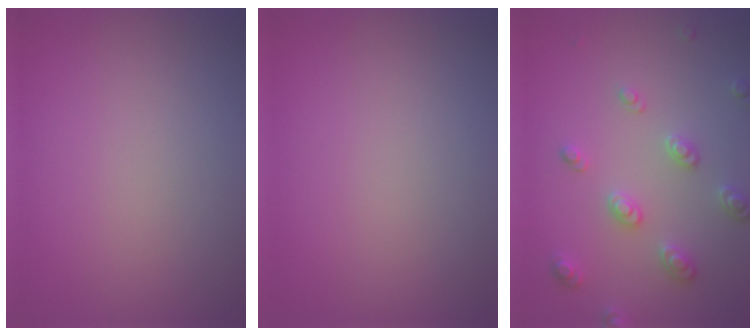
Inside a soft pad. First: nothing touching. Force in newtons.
{"total": 0.0}
{"total": 2.9, "press": 2.7, "slide": 1.0}